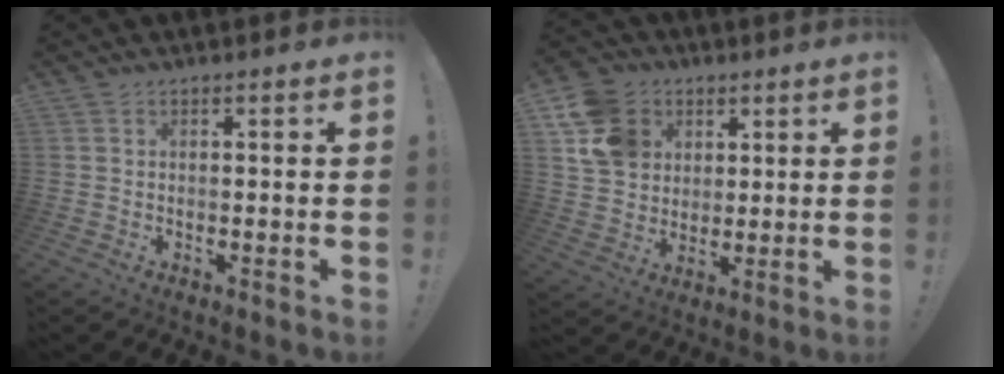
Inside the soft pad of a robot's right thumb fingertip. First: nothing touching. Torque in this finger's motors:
{"motor_torque": [-0.07, -0.07, 0.11, 0.00, -0.08]}